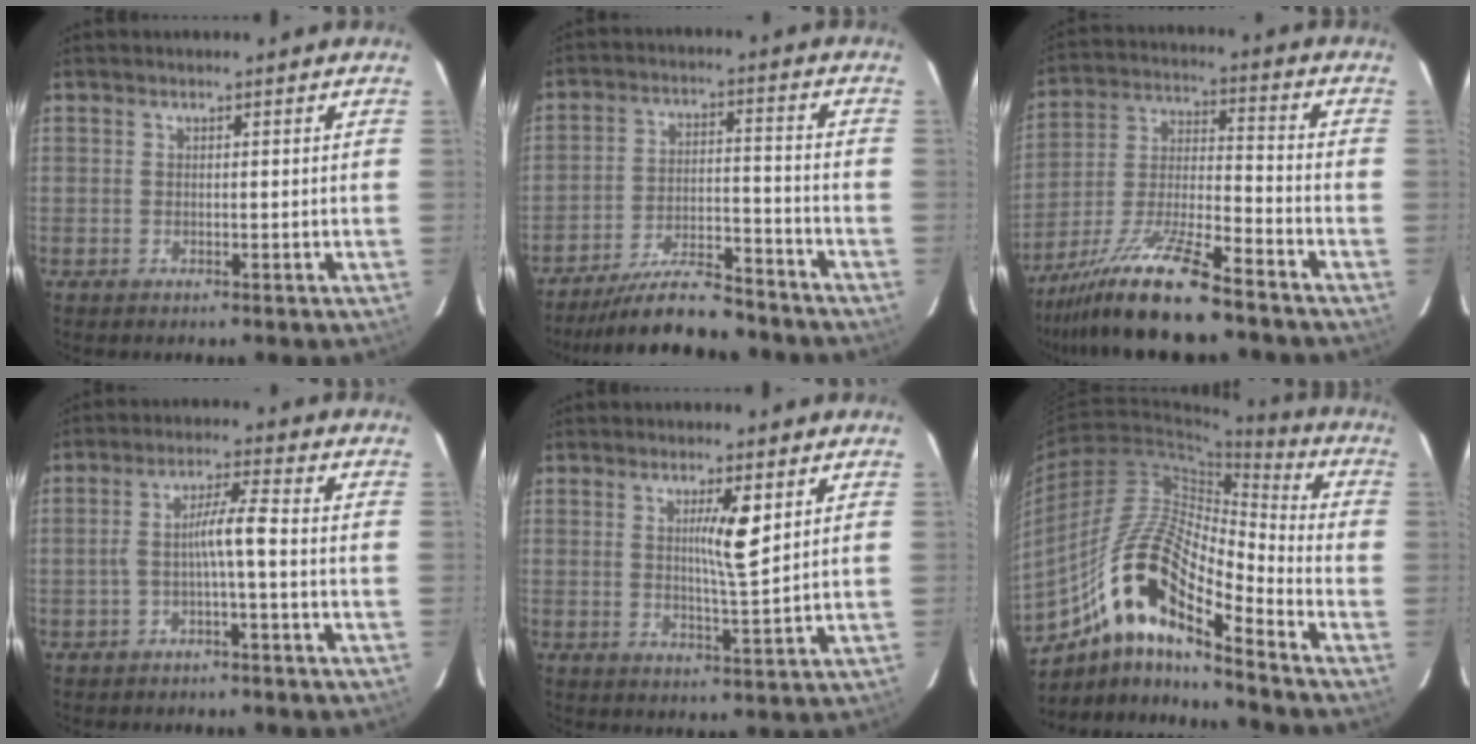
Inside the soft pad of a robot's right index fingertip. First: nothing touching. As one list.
[{"total": 12.0, "force": [-10.9, 1.6, 4.7], "torque": [-0.076, 0.005, -0.183]}, {"total": 14.8, "force": [-11.5, 1.2, 9.2], "torque": [-0.183, -0.017, -0.207]}, {"total": 4.8, "force": [-1.1, -0.1, 4.7], "torque": [-0.086, 0.020, -0.016]}, {"total": 5.2, "force": [1.9, 0.0, 4.9], "torque": [-0.081, -0.007, 0.032]}, {"total": 15.9, "force": [-9.2, 3.5, 12.5], "torque": [-0.247, 0.025, -0.158]}]